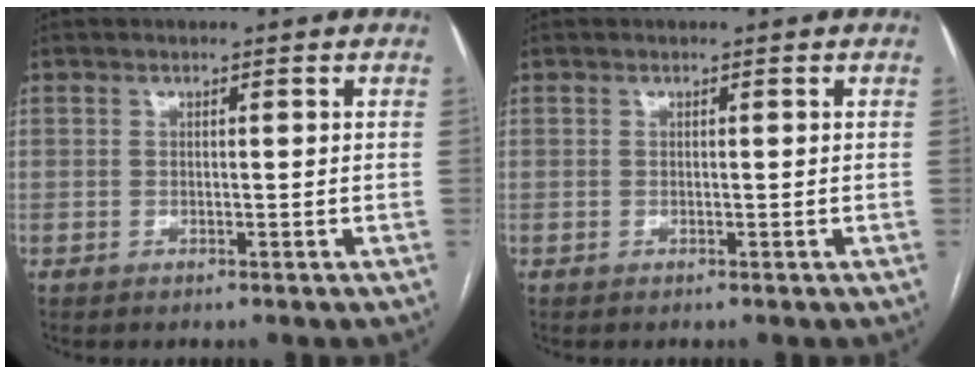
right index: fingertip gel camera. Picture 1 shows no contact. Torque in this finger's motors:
{"motor_torque": [-0.10, 0.00, -0.04, 0.00]}